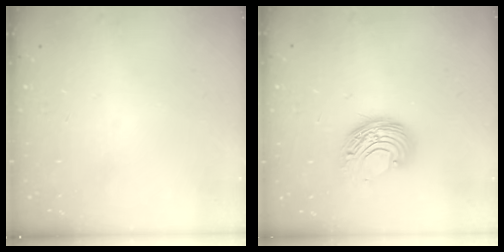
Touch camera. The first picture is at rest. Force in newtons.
{"total": 9.0, "press": 9.0, "slide": 0.2}